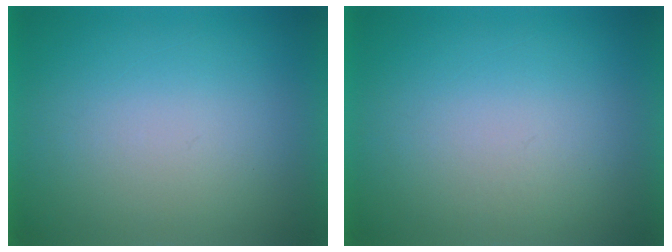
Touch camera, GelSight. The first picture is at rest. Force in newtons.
{"total": 1.2}